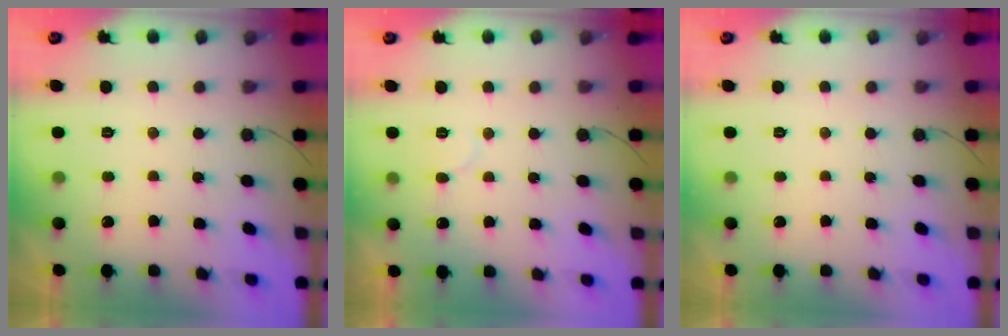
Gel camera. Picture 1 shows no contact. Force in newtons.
{"total": 4.4, "press": 4.3, "slide": 0.5}
{"total": 0.0}